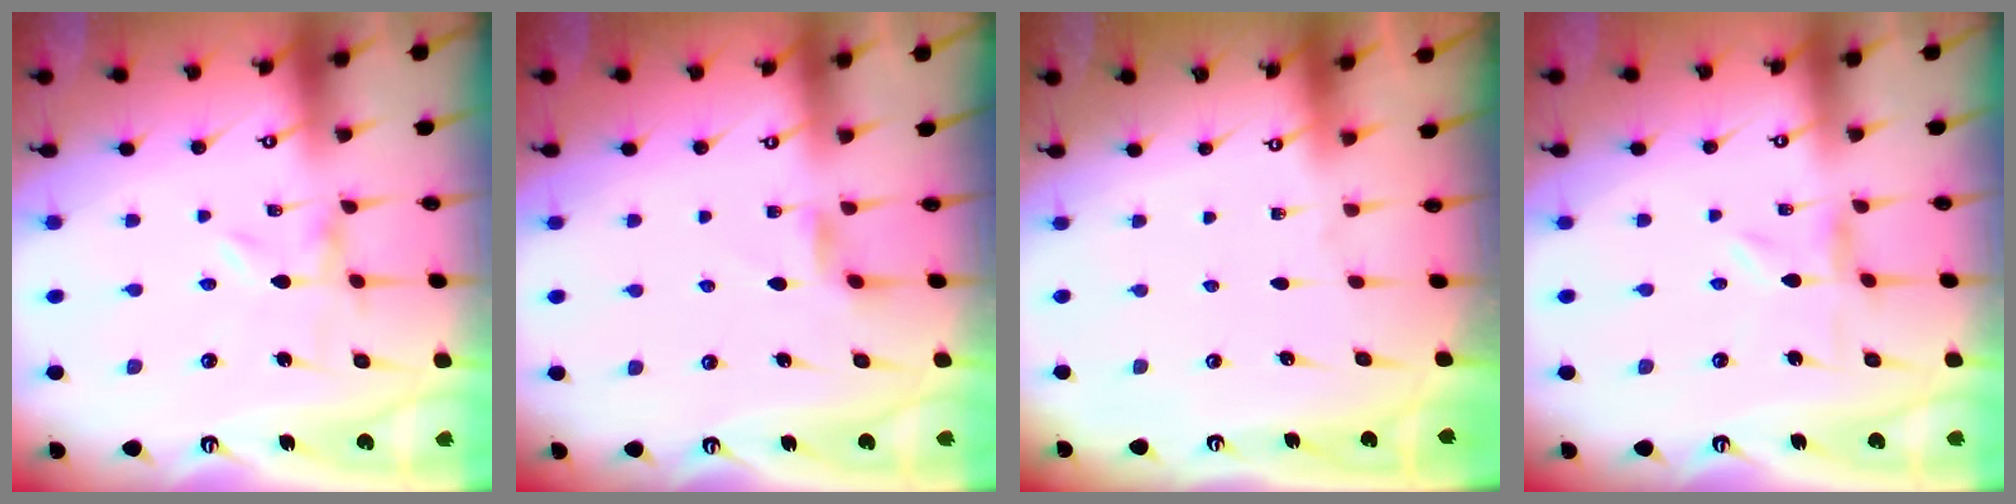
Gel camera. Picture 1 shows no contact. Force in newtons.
{"total": 4.0, "press": 4.0, "slide": 0.5}
{"total": 0.0}
{"total": 1.0, "press": 1.0, "slide": 0.3}